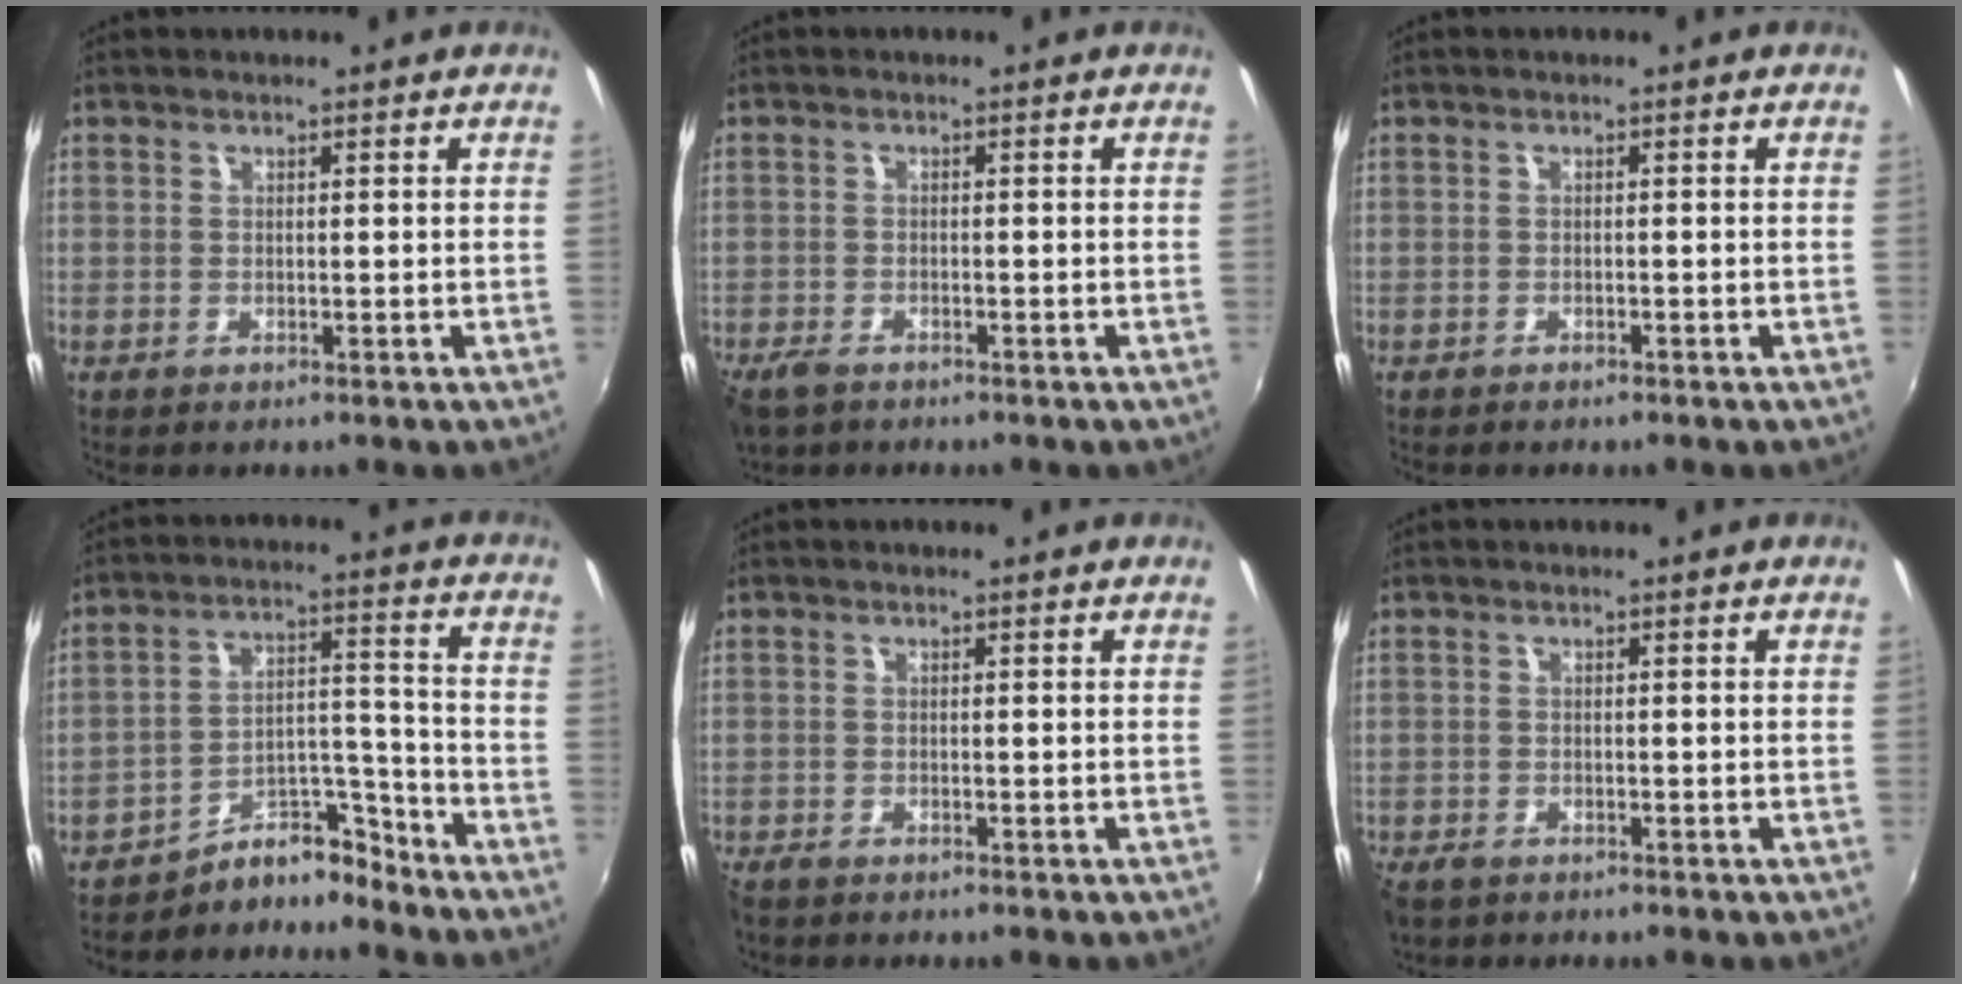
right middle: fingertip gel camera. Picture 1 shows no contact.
{"total": 4.3, "force": [-3.2, 2.0, 2.0], "torque": [-0.056, -0.015, -0.062]}
{"total": 0.9, "force": [-0.9, 0.3, 0.2], "torque": [-0.009, -0.001, -0.013]}
{"total": 8.0, "force": [-7.6, 2.2, 0.6], "torque": [-0.005, 0.046, -0.132]}
{"total": 1.6, "force": [-1.4, 0.7, 0.5], "torque": [-0.013, -0.007, -0.029]}
{"total": 2.8, "force": [-2.2, 1.4, 1.1], "torque": [-0.030, -0.011, -0.042]}